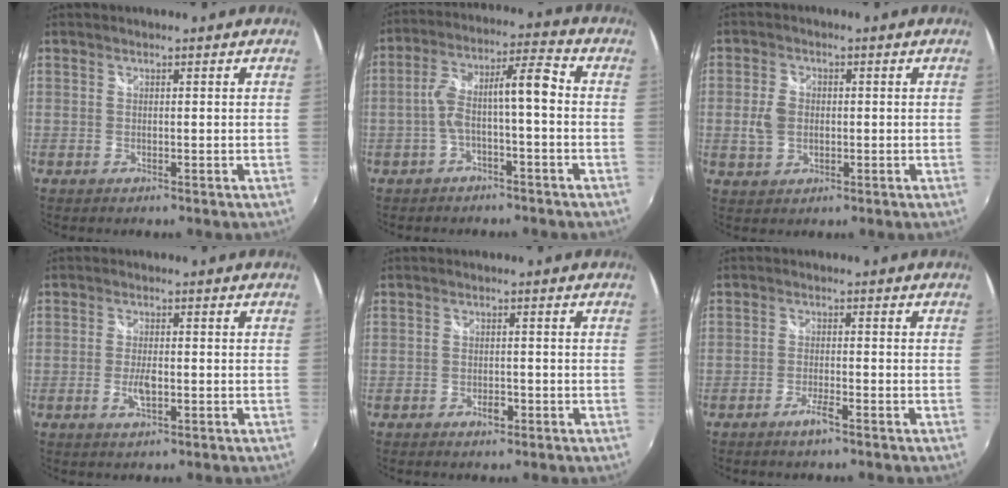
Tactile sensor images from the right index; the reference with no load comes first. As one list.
[{"total": 8.5, "force": [-2.1, 1.4, 8.1], "torque": [-0.164, 0.016, -0.033]}, {"total": 4.8, "force": [-0.1, 3.8, 3.0], "torque": [-0.068, 0.003, 0.001]}, {"total": 3.3, "force": [-0.9, 1.3, 2.9], "torque": [-0.060, -0.005, -0.015]}, {"total": 2.0, "force": [-1.1, 1.1, 1.3], "torque": [-0.023, -0.001, -0.019]}, {"total": 2.7, "force": [-1.9, 0.2, 1.8], "torque": [-0.047, -0.002, -0.040]}]